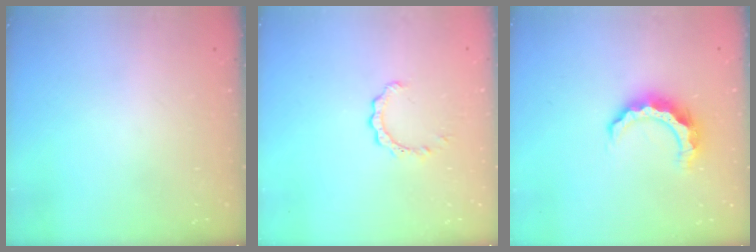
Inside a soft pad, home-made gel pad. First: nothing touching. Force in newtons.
{"total": 2.4, "press": 2.3, "slide": 0.3}
{"total": 9.8, "press": 9.7, "slide": 0.9}